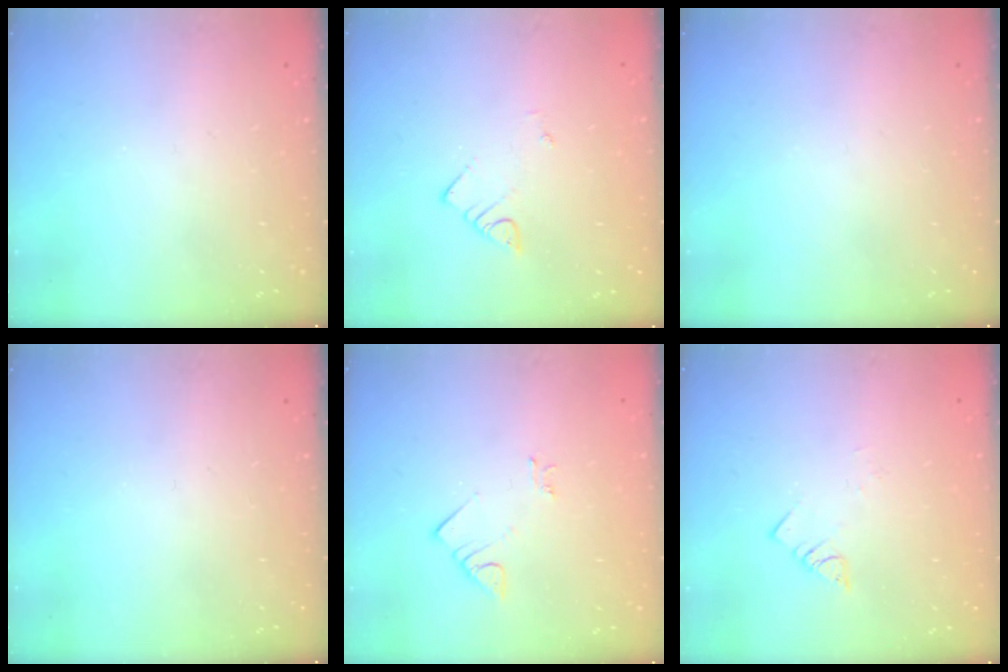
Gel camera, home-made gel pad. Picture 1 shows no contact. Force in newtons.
{"total": 2.5, "press": 2.5, "slide": 0.2}
{"total": 0.0}
{"total": 0.0}
{"total": 2.8, "press": 2.8, "slide": 0.3}
{"total": 1.7, "press": 1.7, "slide": 0.1}